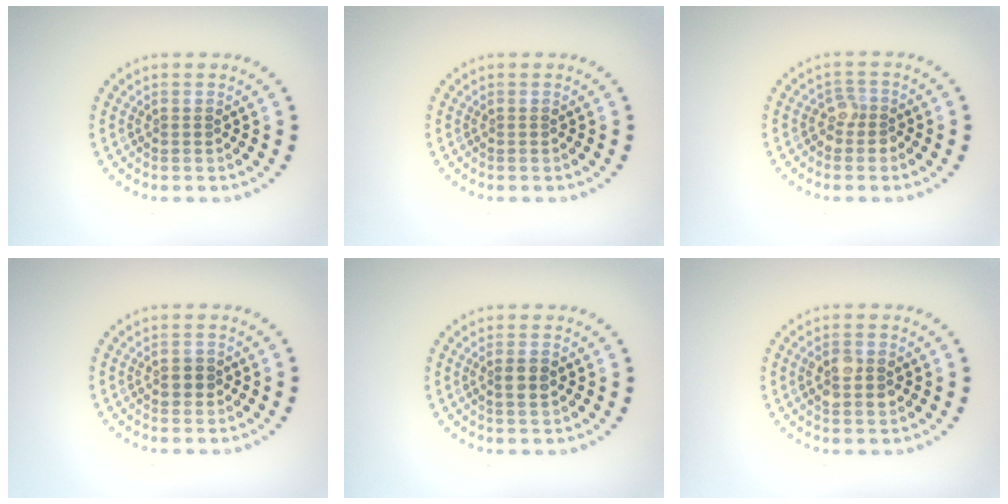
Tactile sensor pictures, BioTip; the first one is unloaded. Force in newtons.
{"total": 0.0}
{"total": 1.7, "press": 1.4, "slide": 1.0}
{"total": 1.3, "press": 1.2, "slide": 0.3}
{"total": 1.7, "press": 1.6, "slide": 0.5}
{"total": 2.8, "press": 2.8, "slide": 0.2}